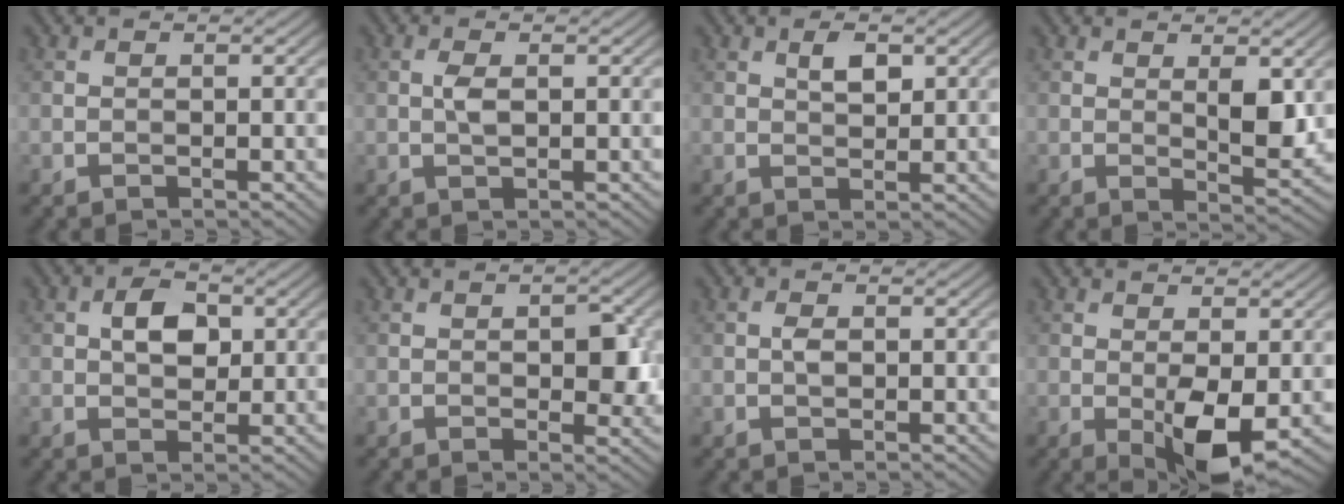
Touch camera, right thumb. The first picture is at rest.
{"total": 1.8, "force": [0.2, 0.7, 1.6], "torque": [-0.037, 0.003, 0.003]}
{"total": 2.4, "force": [1.0, 1.2, 1.8], "torque": [-0.034, -0.001, 0.019]}
{"total": 4.0, "force": [1.2, 1.4, 3.5], "torque": [-0.065, -0.009, 0.026]}
{"total": 4.3, "force": [0.9, 2.9, 3.1], "torque": [-0.057, 0.006, 0.011]}
{"total": 3.8, "force": [0.1, 2.1, 3.1], "torque": [-0.045, -0.004, 0.004]}
{"total": 1.2, "force": [0.0, 0.7, 1.0], "torque": [-0.020, 0.002, 0.000]}
{"total": 5.4, "force": [-1.0, 2.1, 4.8], "torque": [-0.088, -0.005, -0.014]}